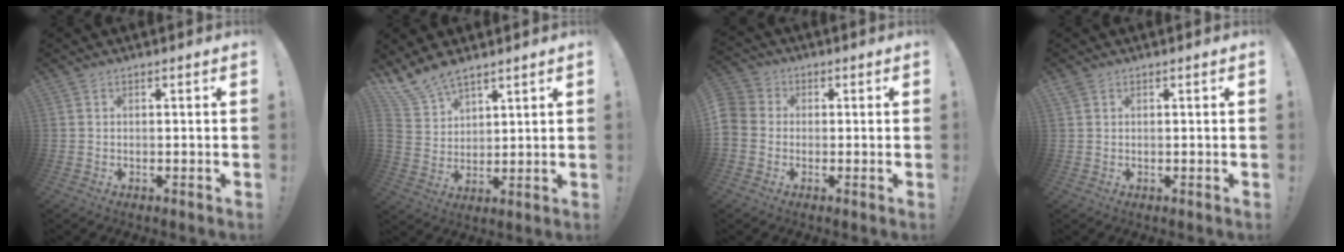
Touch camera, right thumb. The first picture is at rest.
{"total": 9.6, "force": [8.1, 4.4, 2.9], "torque": [-0.076, -0.048, 0.163]}
{"total": 5.5, "force": [-1.2, 5.0, 2.0], "torque": [-0.063, 0.017, -0.022]}
{"total": 1.1, "force": [0.8, 0.6, 0.4], "torque": [-0.009, 0.001, 0.015]}